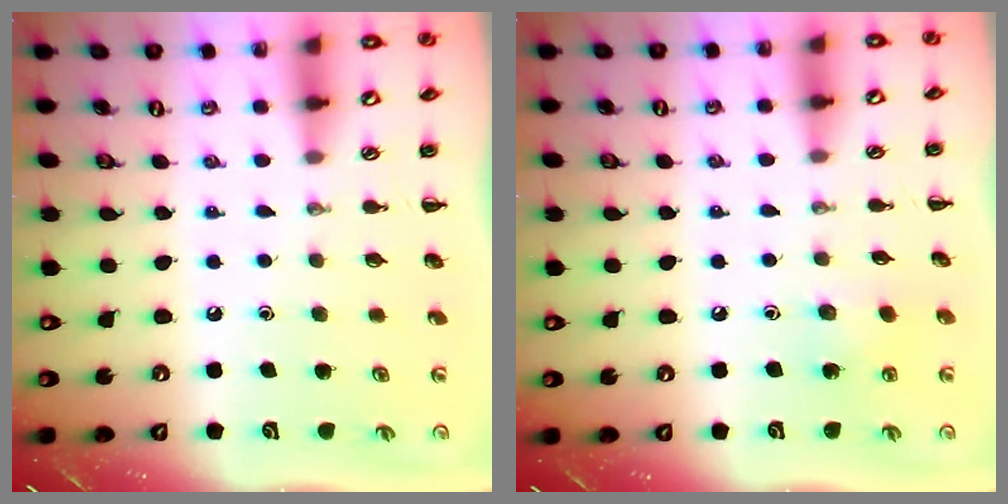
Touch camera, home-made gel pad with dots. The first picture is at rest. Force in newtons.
{"total": 4.9, "press": 4.7, "slide": 1.2}